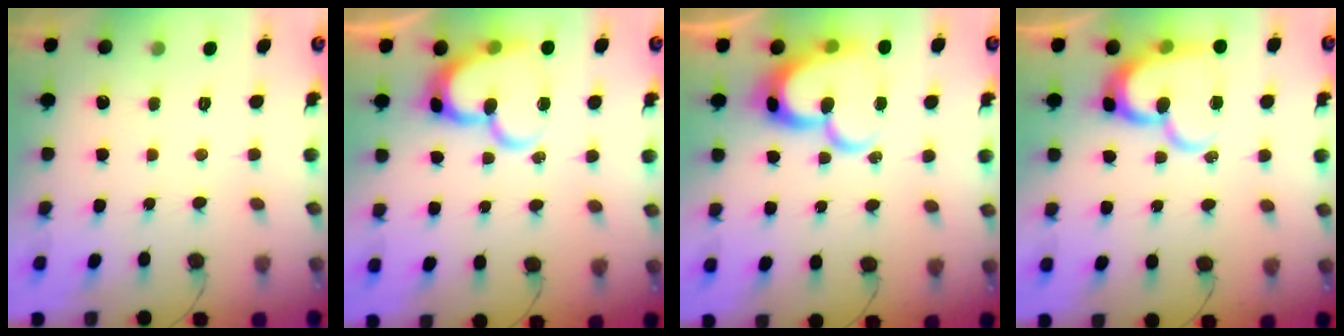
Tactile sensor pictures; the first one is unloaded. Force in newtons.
{"total": 16.8, "press": 16.7, "slide": 1.9}
{"total": 20.2, "press": 20.1, "slide": 2.3}
{"total": 16.3, "press": 16.3, "slide": 1.2}